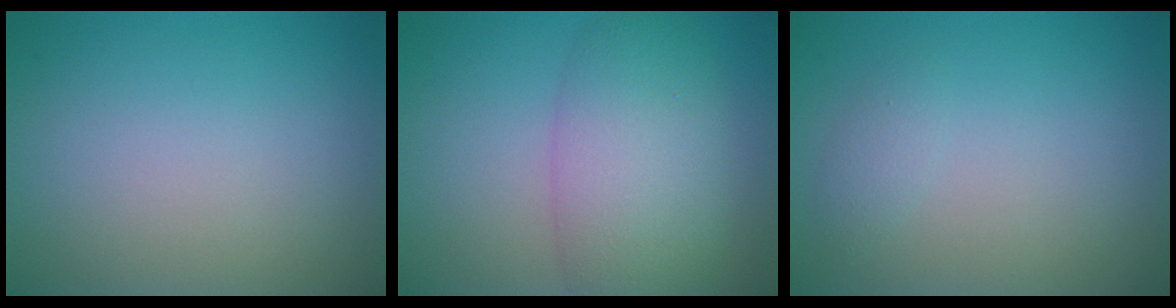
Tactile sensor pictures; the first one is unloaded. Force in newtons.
{"total": 6.8, "press": 6.8, "slide": 0.4}
{"total": 1.1, "press": 1.1, "slide": 0.1}